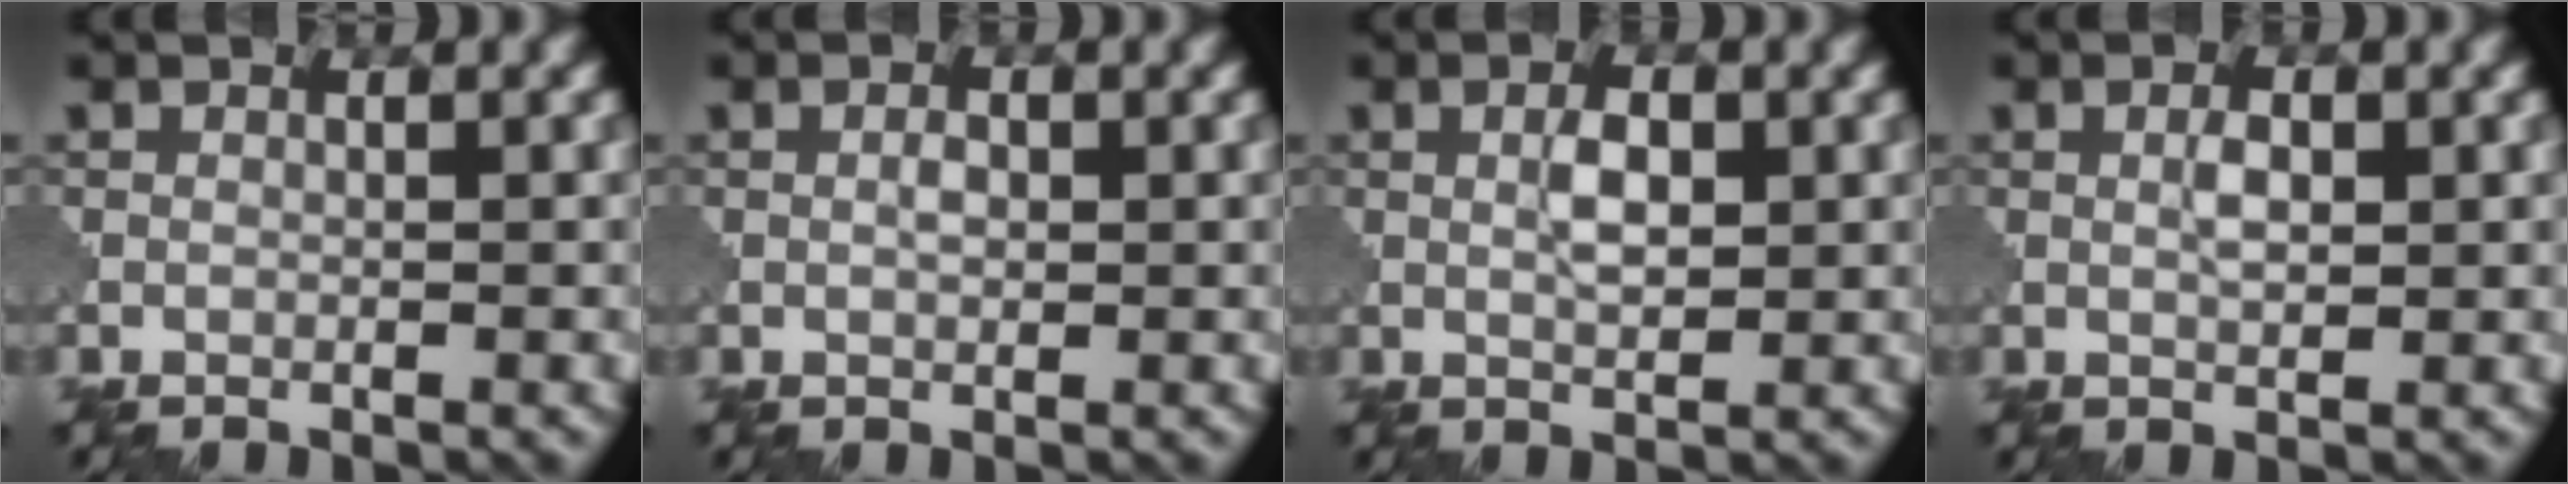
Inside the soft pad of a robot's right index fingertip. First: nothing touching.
{"total": 1.2, "force": [0.2, 0.6, 1.0], "torque": [-0.016, 0.001, 0.005]}
{"total": 2.4, "force": [0.7, 1.0, 2.1], "torque": [-0.042, 0.002, 0.013]}
{"total": 1.7, "force": [0.6, 0.6, 1.5], "torque": [-0.028, 0.002, 0.012]}